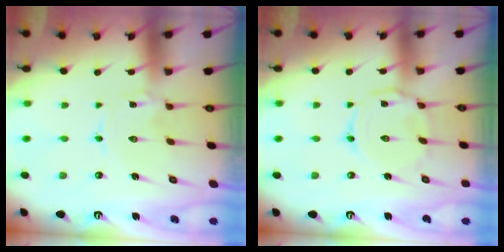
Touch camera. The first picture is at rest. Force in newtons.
{"total": 4.7, "press": 4.7, "slide": 0.3}